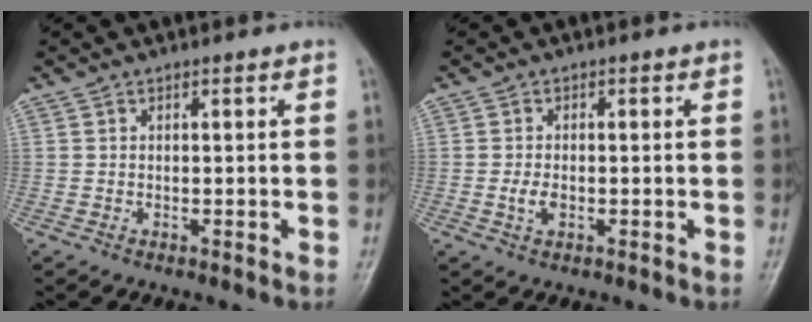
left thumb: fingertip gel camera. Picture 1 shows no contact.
{"total": 2.4, "force": [-0.6, 1.5, 1.8], "torque": [-0.034, 0.002, -0.012]}